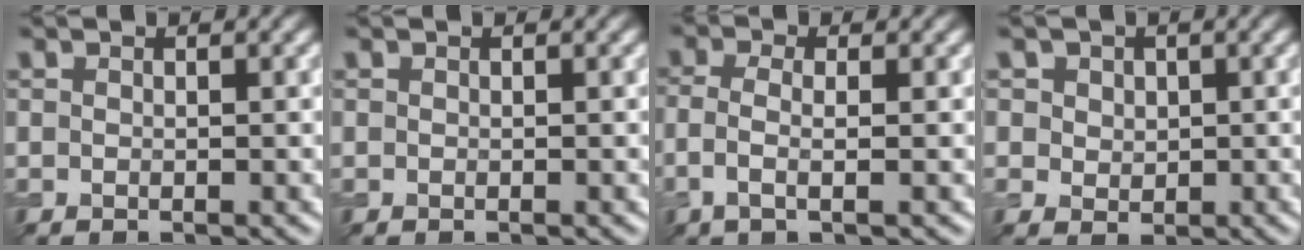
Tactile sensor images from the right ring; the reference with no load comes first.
{"total": 0.0}
{"total": 2.6, "force": [-0.4, 0.8, 2.4], "torque": [-0.057, -0.006, -0.007]}
{"total": 3.4, "force": [1.3, 2.7, 1.5], "torque": [-0.029, 0.009, 0.020]}